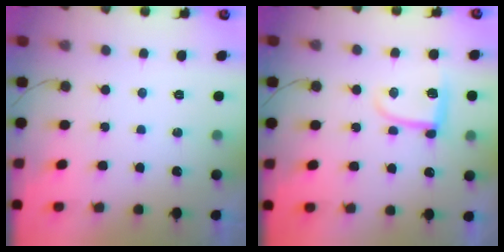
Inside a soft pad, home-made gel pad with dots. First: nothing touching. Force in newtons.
{"total": 8.0, "press": 7.9, "slide": 0.4}